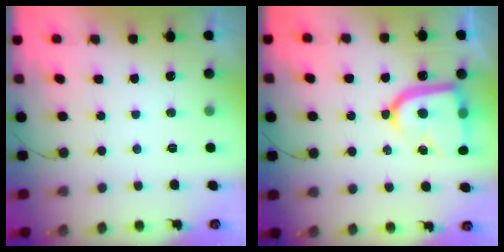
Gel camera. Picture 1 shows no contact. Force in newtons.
{"total": 16.0, "press": 15.9, "slide": 1.6}